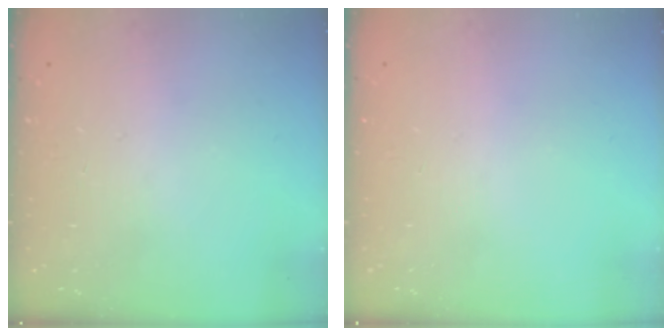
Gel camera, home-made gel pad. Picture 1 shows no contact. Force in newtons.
{"total": 0.0}